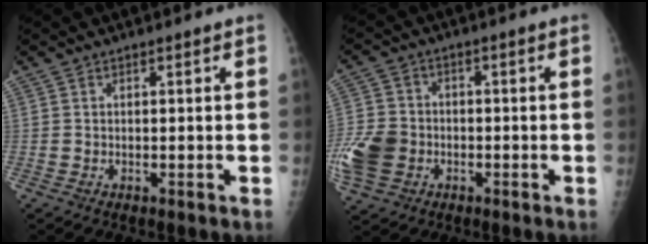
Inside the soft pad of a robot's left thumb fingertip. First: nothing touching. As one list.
[{"total": 10.4, "force": [-3.1, 8.3, 5.6], "torque": [-0.116, 0.008, -0.060]}]